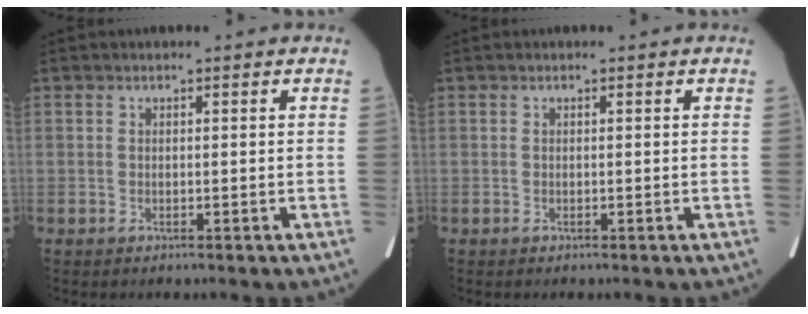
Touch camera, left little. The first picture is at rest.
{"total": 0.0}